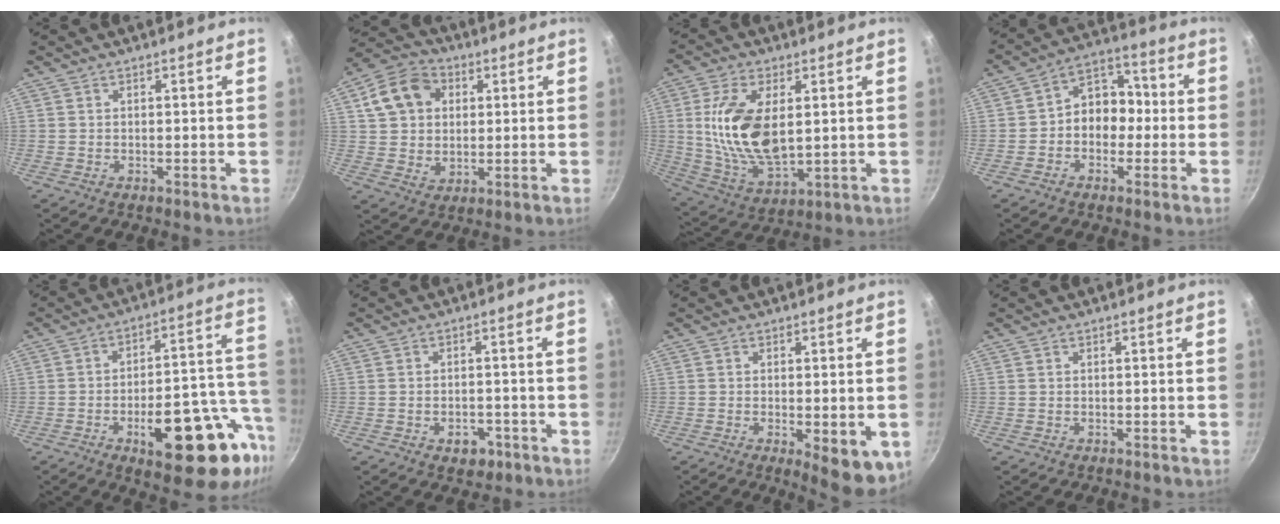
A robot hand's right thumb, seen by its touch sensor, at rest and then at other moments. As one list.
[{"total": 12.3, "force": [3.4, 9.8, 6.6], "torque": [-0.097, 0.005, 0.051]}, {"total": 16.5, "force": [2.4, 8.7, 13.8], "torque": [-0.260, -0.016, 0.054]}, {"total": 9.9, "force": [-1.2, 7.9, 5.8], "torque": [-0.031, 0.041, -0.037]}, {"total": 21.9, "force": [-8.6, 8.4, 18.3], "torque": [-0.201, 0.039, -0.114]}, {"total": 4.3, "force": [-2.1, 2.9, 2.3], "torque": [-0.016, 0.017, -0.019]}, {"total": 9.2, "force": [-2.4, 3.0, 8.3], "torque": [-0.094, -0.006, -0.022]}, {"total": 0.0}]